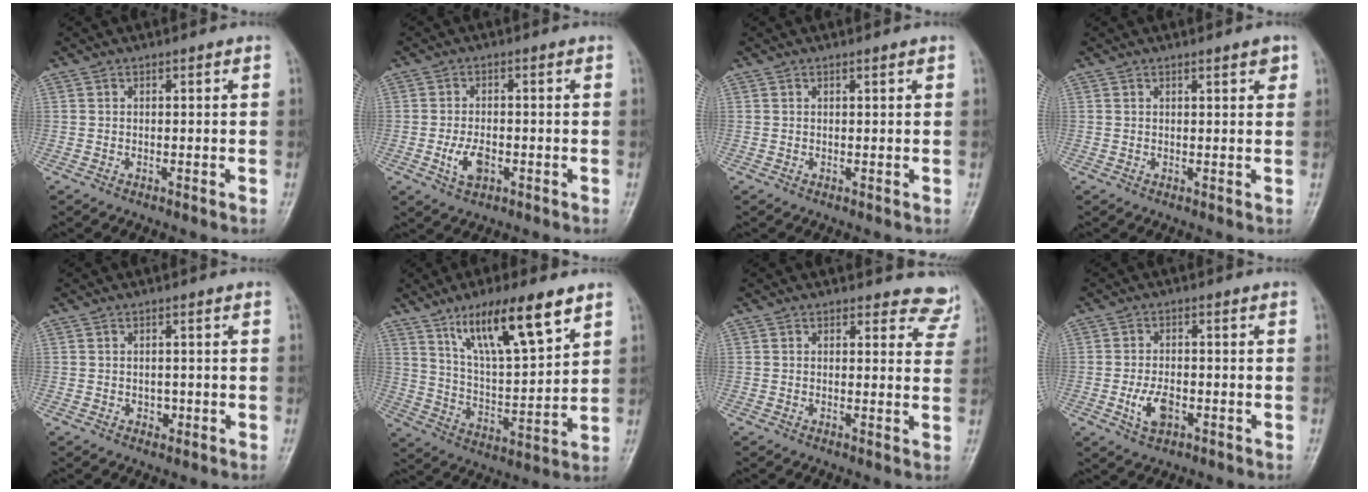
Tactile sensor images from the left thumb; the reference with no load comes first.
{"total": 4.5, "force": [-1.4, 2.6, 3.4], "torque": [-0.063, 0.003, -0.022]}
{"total": 0.6, "force": [0.4, 0.0, 0.4], "torque": [-0.008, -0.001, 0.007]}
{"total": 2.0, "force": [1.3, 0.5, 1.5], "torque": [-0.016, -0.005, 0.015]}
{"total": 1.5, "force": [-0.2, 1.3, 0.8], "torque": [-0.005, 0.002, 0.000]}
{"total": 16.3, "force": [9.8, 4.1, 12.3], "torque": [-0.195, -0.042, 0.182]}
{"total": 6.1, "force": [5.6, 2.5, 0.1], "torque": [0.046, -0.031, 0.036]}
{"total": 5.0, "force": [-1.6, 2.9, 3.8], "torque": [-0.070, 0.005, -0.026]}